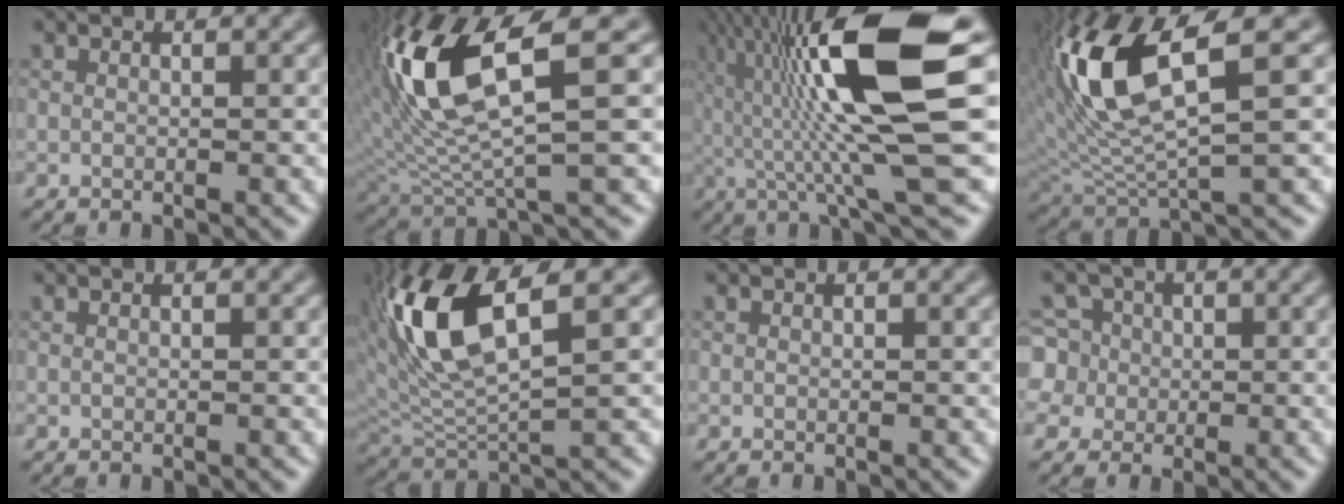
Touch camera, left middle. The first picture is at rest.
{"total": 9.9, "force": [2.5, 2.7, 9.1], "torque": [-0.194, 0.008, 0.063]}
{"total": 13.3, "force": [2.2, 2.2, 13.0], "torque": [-0.224, 0.015, 0.043]}
{"total": 8.9, "force": [2.4, 2.8, 8.1], "torque": [-0.182, 0.008, 0.058]}
{"total": 0.0}
{"total": 8.3, "force": [2.7, 3.1, 7.3], "torque": [-0.158, 0.008, 0.059]}
{"total": 0.0}
{"total": 6.1, "force": [1.6, 5.6, 1.8], "torque": [-0.043, 0.035, 0.010]}